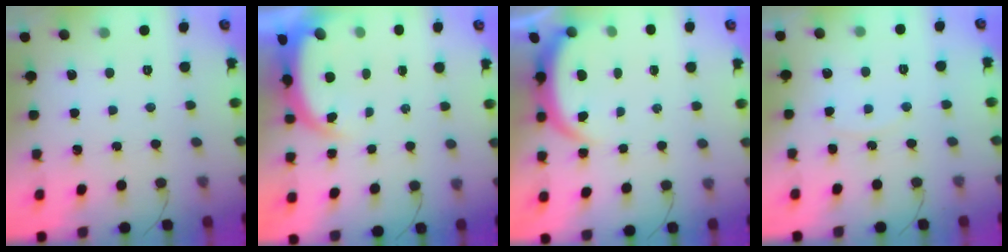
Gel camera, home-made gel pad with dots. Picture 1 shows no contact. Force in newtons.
{"total": 4.6, "press": 4.6, "slide": 0.2}
{"total": 4.0, "press": 4.0, "slide": 0.3}
{"total": 6.7, "press": 6.7, "slide": 0.5}